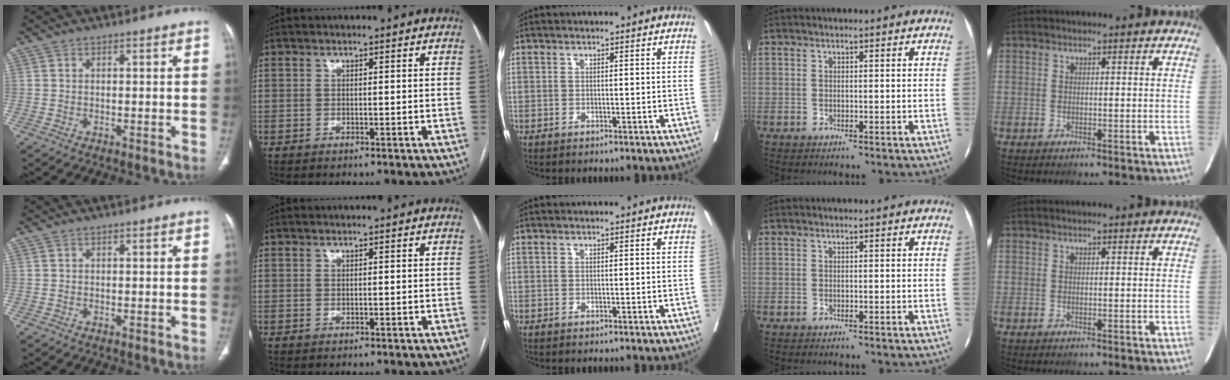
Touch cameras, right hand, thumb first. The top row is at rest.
{}